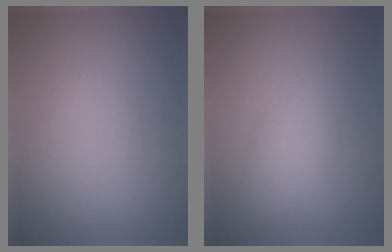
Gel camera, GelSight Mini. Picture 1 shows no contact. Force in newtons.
{"total": 2.7, "press": 2.7, "slide": 0.0}